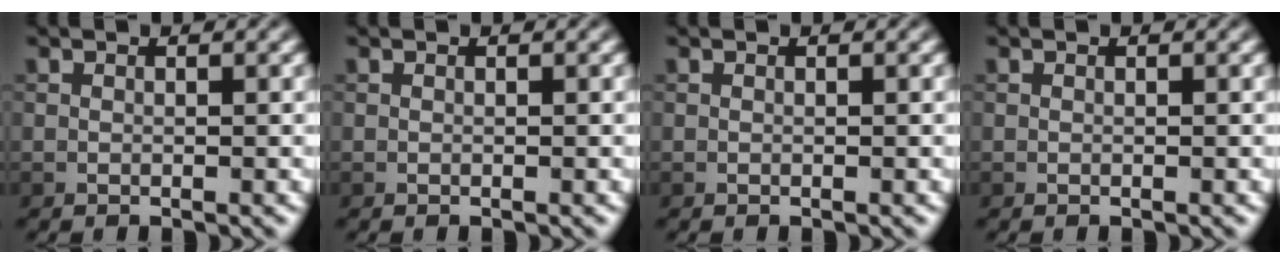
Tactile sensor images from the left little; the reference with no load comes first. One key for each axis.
{"total": 0.0}
{"total": 0.0}
{"total": 0.0}